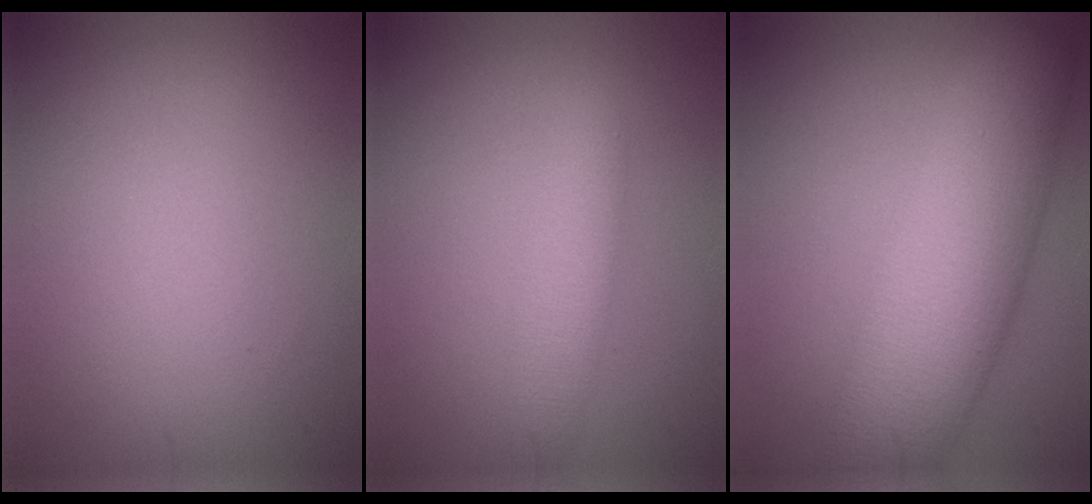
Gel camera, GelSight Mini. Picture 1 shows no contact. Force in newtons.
{"total": 3.0, "press": 3.0, "slide": 0.1}
{"total": 10.1, "press": 10.1, "slide": 0.1}